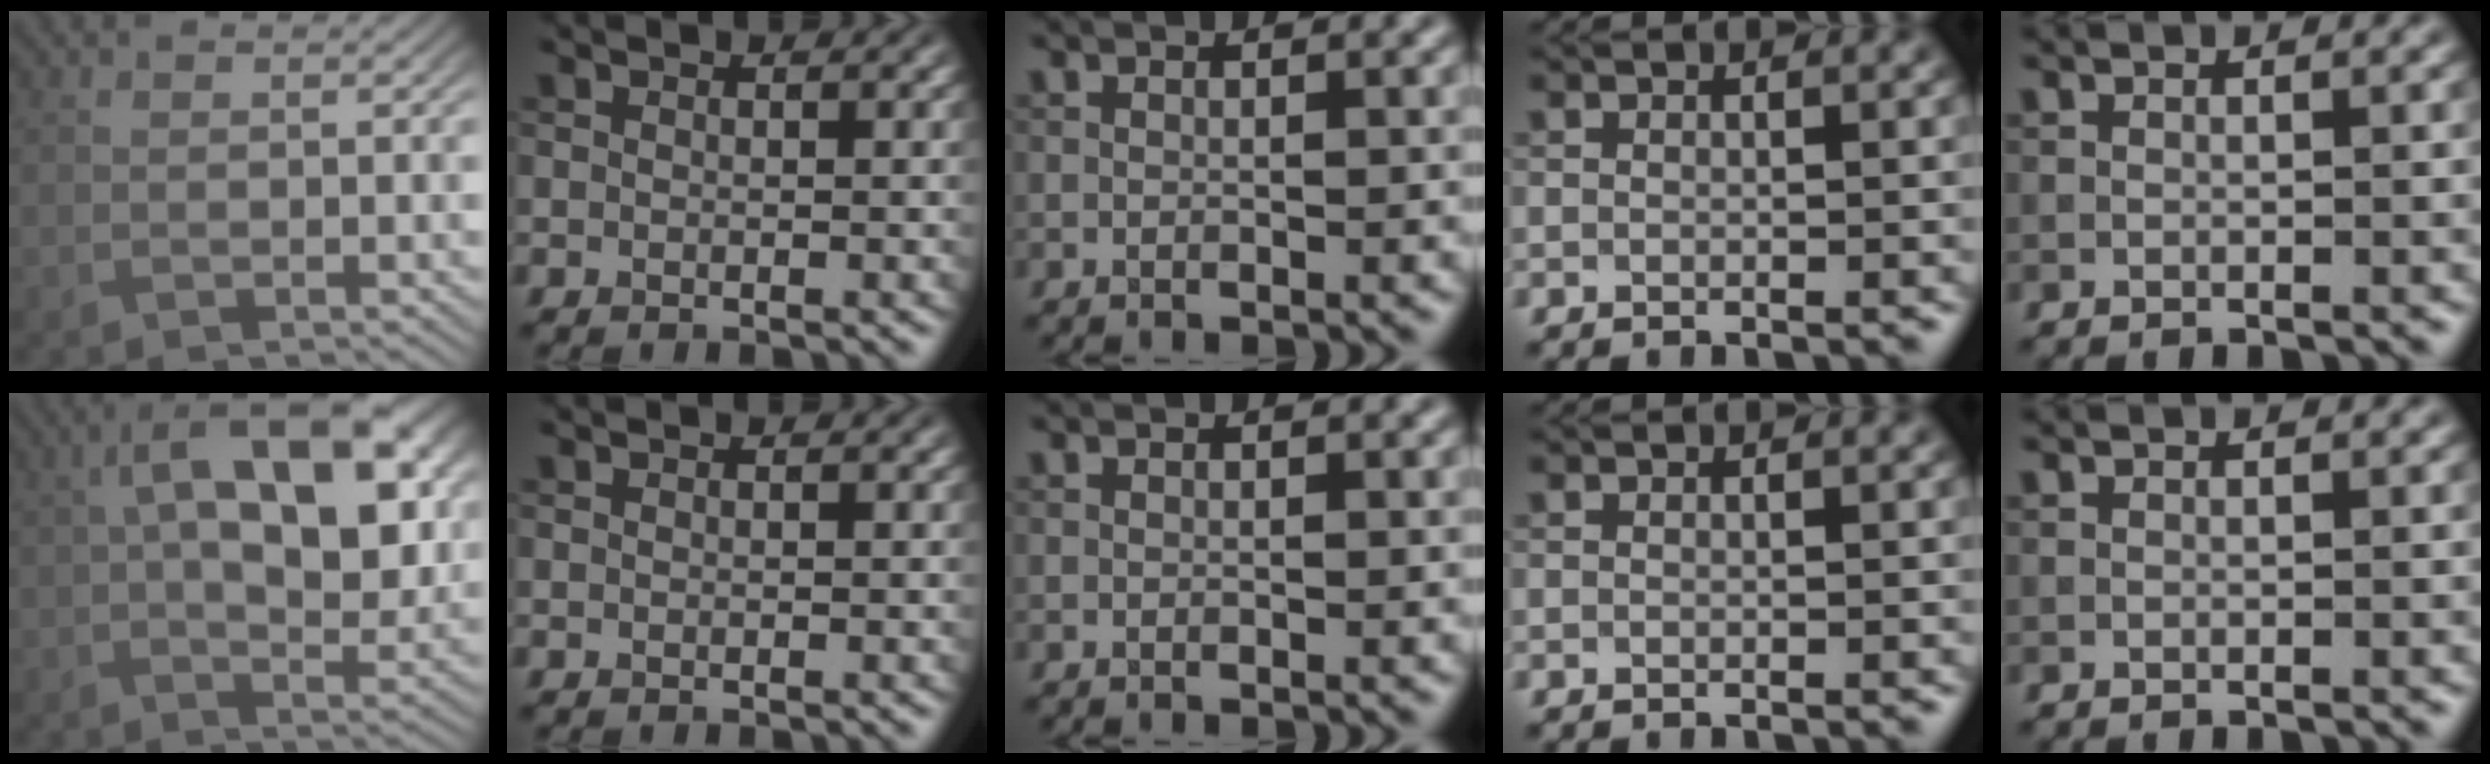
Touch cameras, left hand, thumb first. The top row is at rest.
{"thumb": {"total": 16.5, "force": [4.0, 8.6, 13.5], "torque": [-0.205, 0.013, 0.060]}}